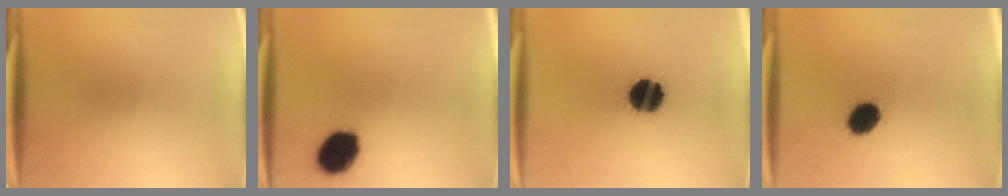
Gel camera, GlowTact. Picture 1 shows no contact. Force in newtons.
{"total": 11.3}
{"total": 15.1}
{"total": 7.6}